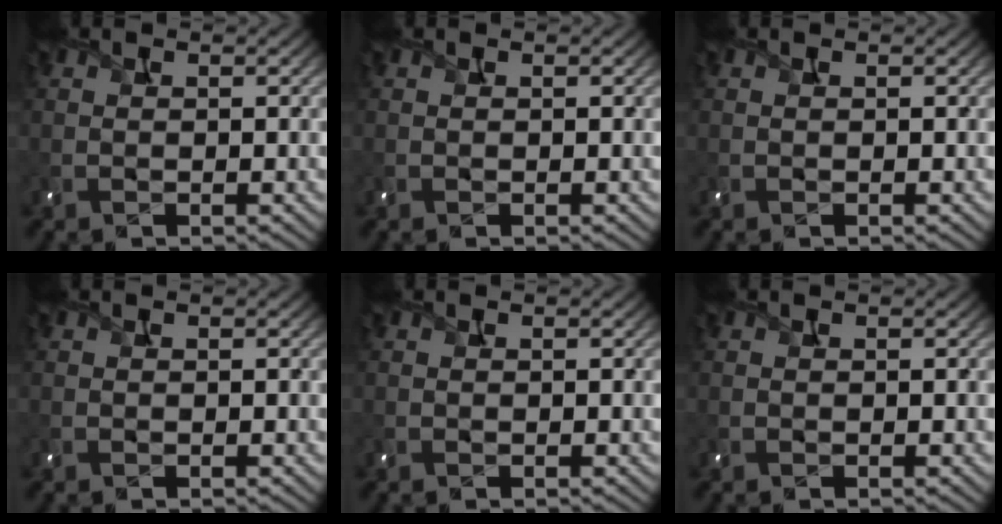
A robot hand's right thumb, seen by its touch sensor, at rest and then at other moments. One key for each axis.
{"total": 0.0}
{"total": 0.0}
{"total": 0.0}
{"total": 0.0}
{"total": 0.0}